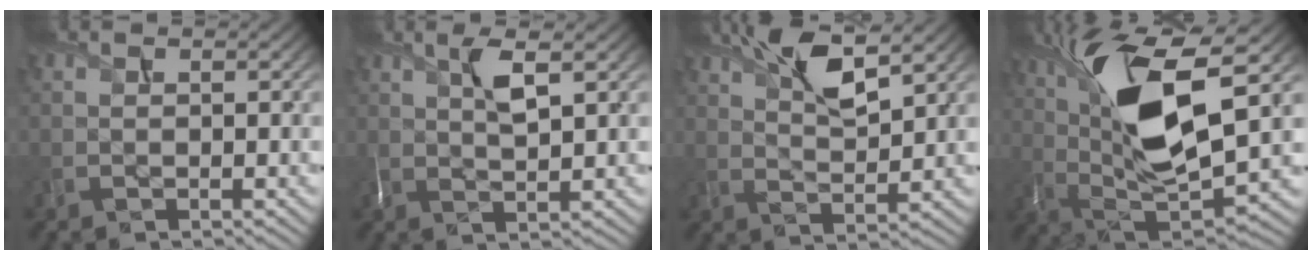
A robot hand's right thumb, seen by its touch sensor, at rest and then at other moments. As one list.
[{"total": 4.2, "force": [1.9, 0.9, 3.6], "torque": [-0.085, 0.002, 0.037]}, {"total": 8.2, "force": [4.8, 2.4, 6.2], "torque": [-0.122, 0.010, 0.093]}, {"total": 16.2, "force": [4.8, 6.0, 14.3], "torque": [-0.283, 0.003, 0.085]}]